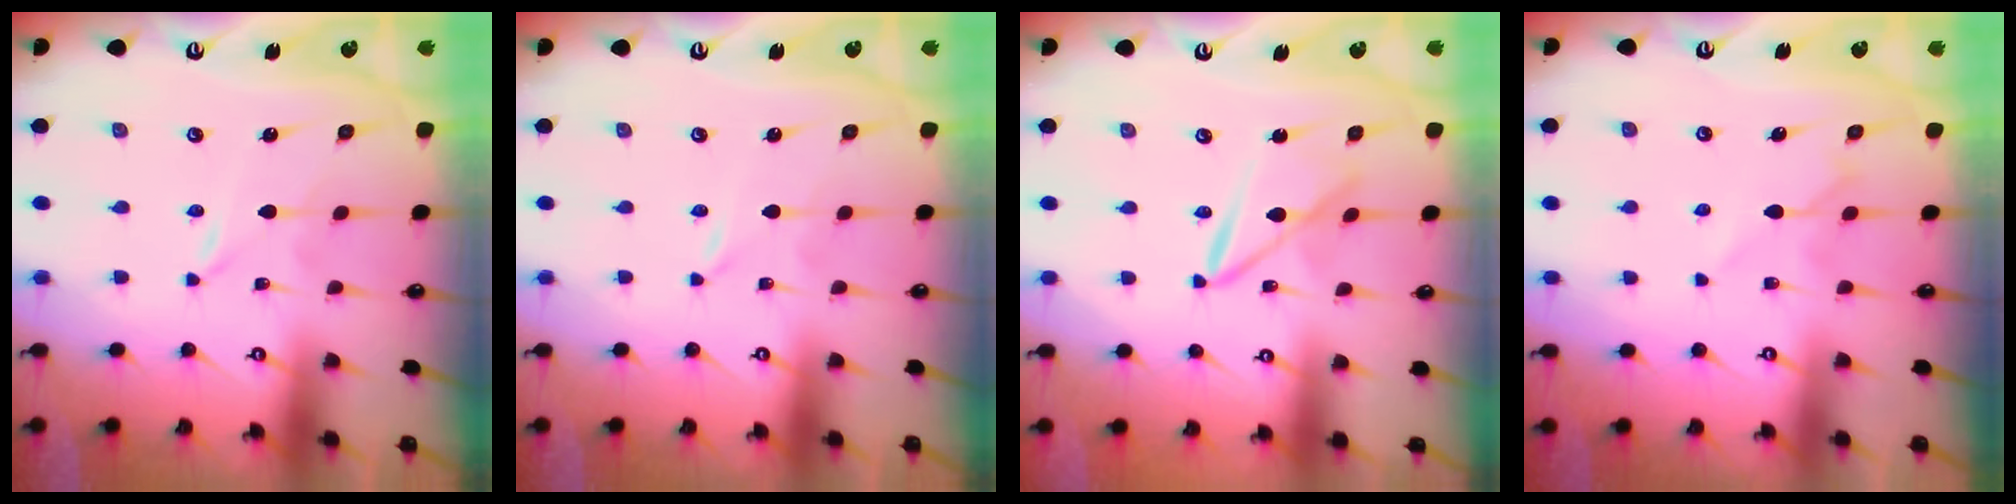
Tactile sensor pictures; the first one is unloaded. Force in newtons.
{"total": 0.0}
{"total": 7.6, "press": 7.6, "slide": 0.6}
{"total": 6.4, "press": 6.3, "slide": 0.9}